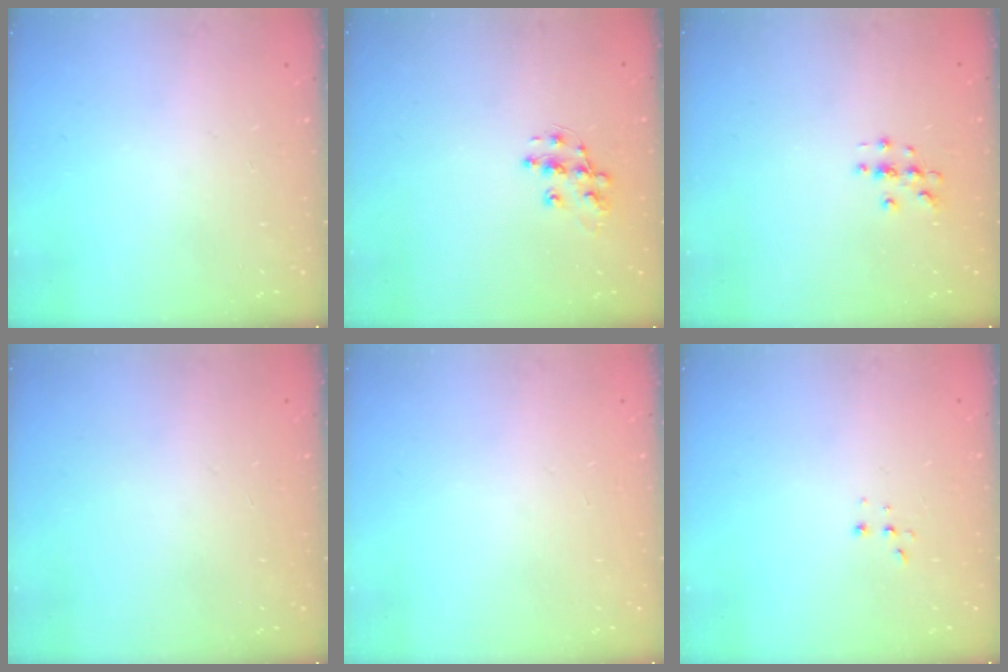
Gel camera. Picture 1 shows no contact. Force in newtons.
{"total": 9.8, "press": 9.8, "slide": 0.6}
{"total": 2.9, "press": 2.9, "slide": 0.3}
{"total": 0.0}
{"total": 0.0}
{"total": 2.2, "press": 2.2, "slide": 0.5}